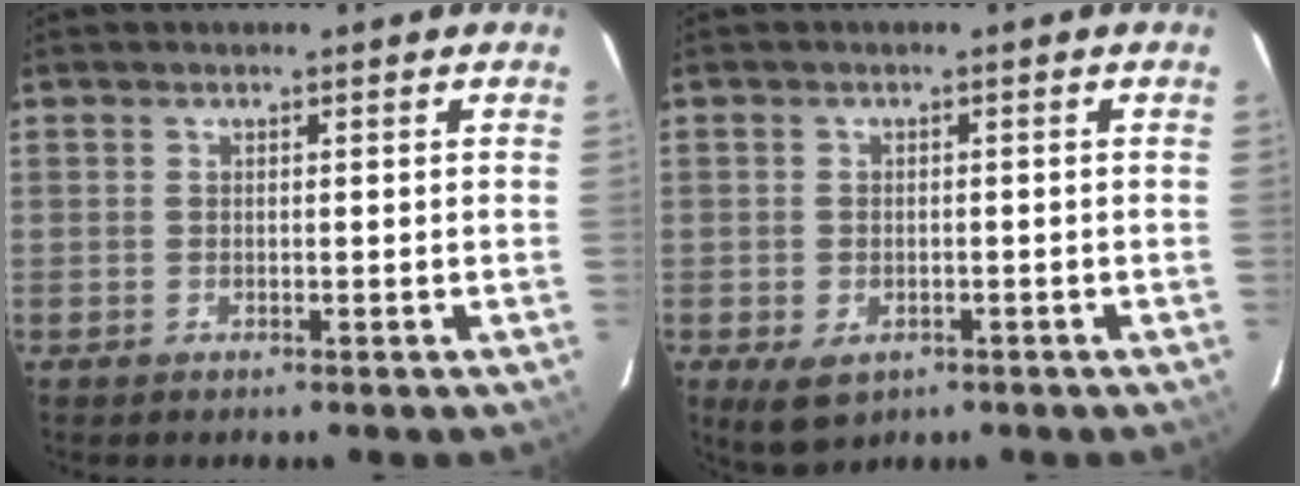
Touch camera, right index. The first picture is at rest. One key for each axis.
{"total": 4.9, "fx": -2.4, "fy": 3.1, "fz": 2.9, "tx": -0.060, "ty": -0.013, "tz": -0.035}